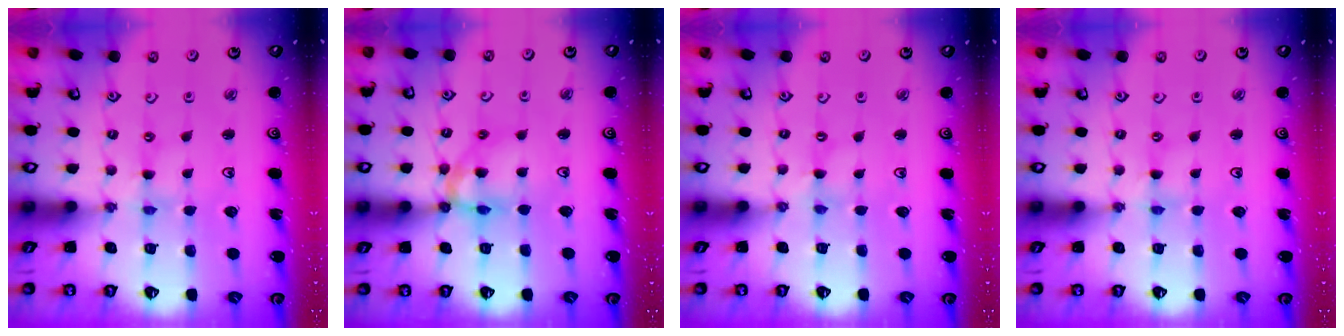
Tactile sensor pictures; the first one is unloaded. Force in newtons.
{"total": 11.7, "press": 11.6, "slide": 1.3}
{"total": 0.0}
{"total": 0.0}